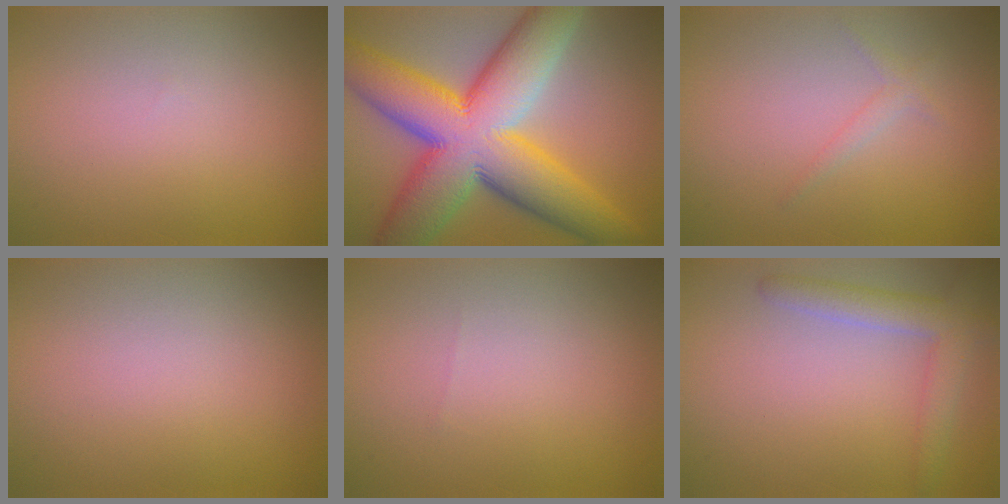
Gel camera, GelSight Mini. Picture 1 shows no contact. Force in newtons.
{"total": 16.5, "press": 16.5, "slide": 0.3}
{"total": 1.1, "press": 1.1, "slide": 0.1}
{"total": 0.0}
{"total": 0.0}
{"total": 3.4, "press": 3.4, "slide": 0.4}